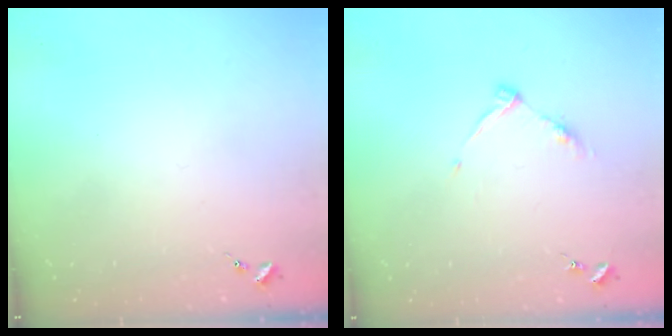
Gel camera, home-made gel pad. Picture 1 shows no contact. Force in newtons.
{"total": 6.0, "press": 6.0, "slide": 0.7}